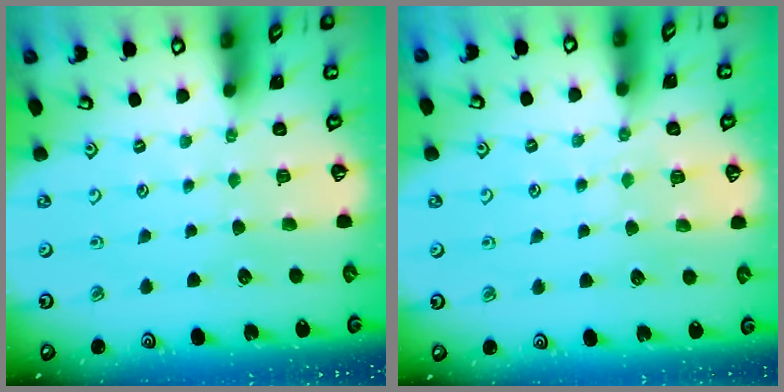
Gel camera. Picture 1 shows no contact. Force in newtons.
{"total": 3.8, "press": 3.8, "slide": 0.5}